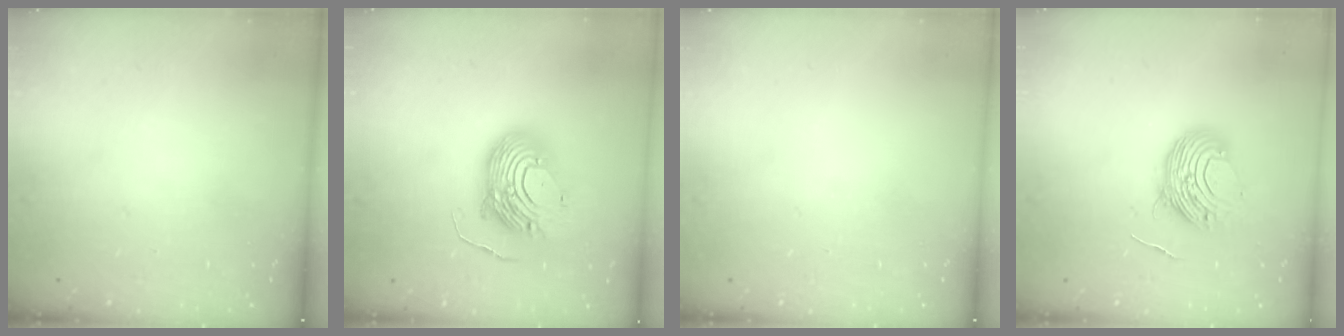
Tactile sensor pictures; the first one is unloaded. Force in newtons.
{"total": 19.1, "press": 19.0, "slide": 1.8}
{"total": 0.0}
{"total": 10.1, "press": 10.0, "slide": 0.9}